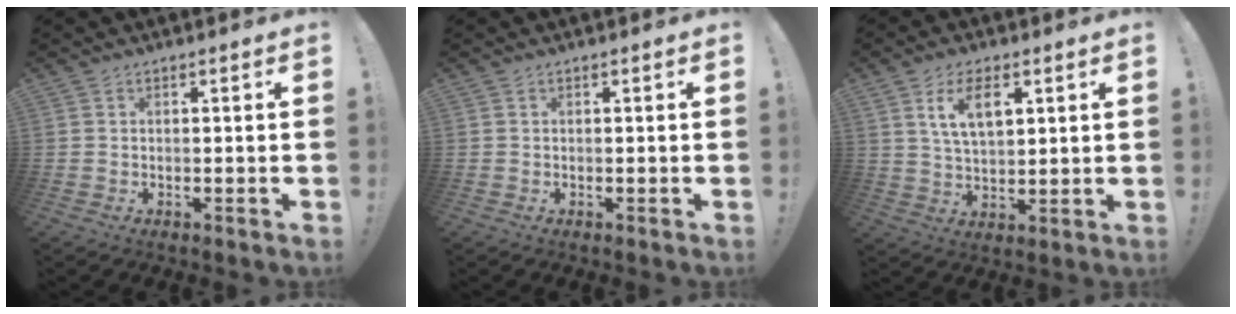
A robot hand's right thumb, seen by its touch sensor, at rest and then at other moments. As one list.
[{"total": 0.0}, {"total": 9.2, "force": [4.2, 4.6, 6.8], "torque": [-0.107, -0.007, 0.074]}]